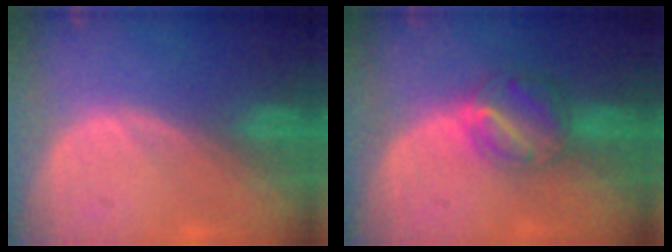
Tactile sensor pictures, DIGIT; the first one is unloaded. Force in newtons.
{"total": 6.3, "press": 5.6, "slide": 3.0}